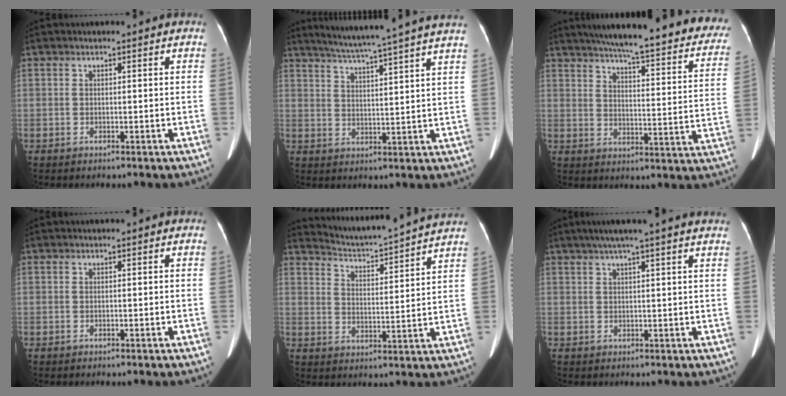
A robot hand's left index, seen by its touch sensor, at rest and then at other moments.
{"total": 16.6, "force": [14.3, -1.5, 8.2], "torque": [-0.139, -0.004, 0.188]}
{"total": 30.8, "force": [26.2, 4.4, 15.7], "torque": [-0.206, -0.060, 0.308]}
{"total": 0.0}
{"total": 12.9, "force": [12.5, -1.0, 3.2], "torque": [-0.064, -0.008, 0.176]}
{"total": 8.7, "force": [6.8, -1.0, 5.3], "torque": [-0.082, 0.030, 0.086]}